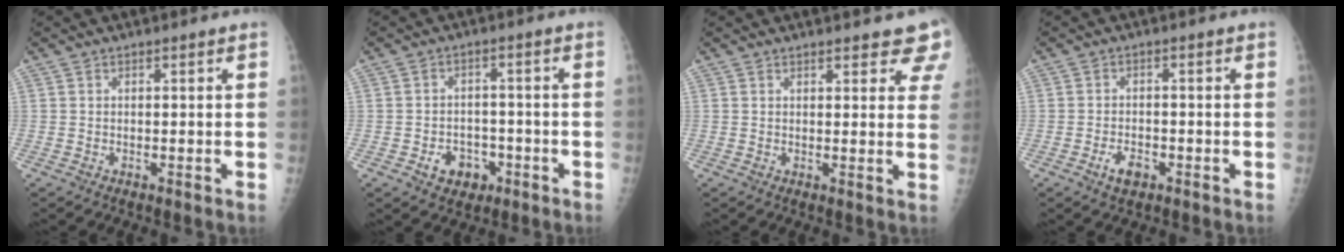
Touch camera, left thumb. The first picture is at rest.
{"total": 6.1, "force": [-2.7, 4.7, 2.7], "torque": [-0.016, 0.022, -0.035]}
{"total": 7.0, "force": [5.9, 2.4, 2.9], "torque": [0.005, -0.022, 0.055]}
{"total": 3.6, "force": [-1.9, 2.1, 2.2], "torque": [-0.034, 0.009, -0.031]}